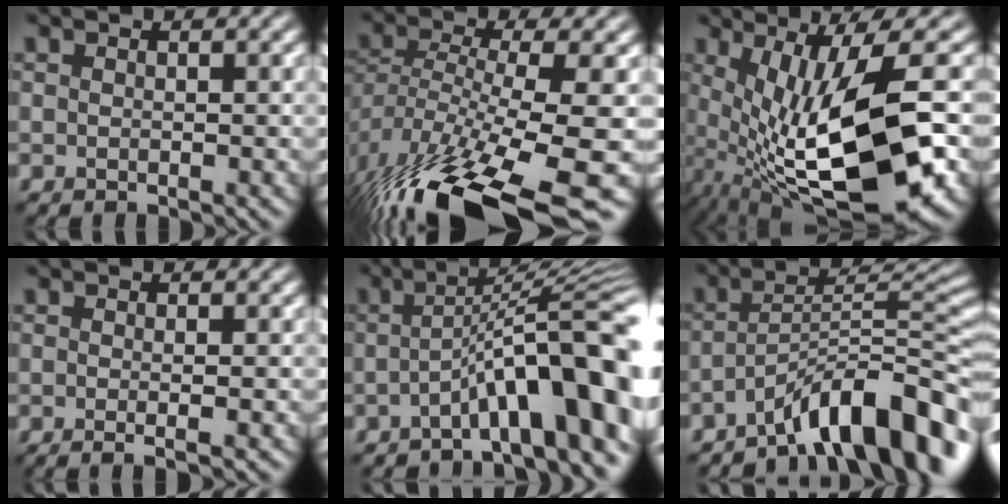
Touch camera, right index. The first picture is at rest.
{"total": 13.8, "force": [-8.0, 4.0, 10.5], "torque": [-0.218, -0.020, -0.117]}
{"total": 14.9, "force": [-2.4, 5.0, 13.8], "torque": [-0.233, -0.019, -0.023]}
{"total": 2.5, "force": [-0.4, 0.9, 2.3], "torque": [-0.019, -0.001, -0.013]}
{"total": 11.7, "force": [-3.9, 2.3, 10.7], "torque": [-0.140, 0.026, -0.056]}
{"total": 10.0, "force": [-6.5, 2.4, 7.1], "torque": [-0.088, 0.016, -0.113]}